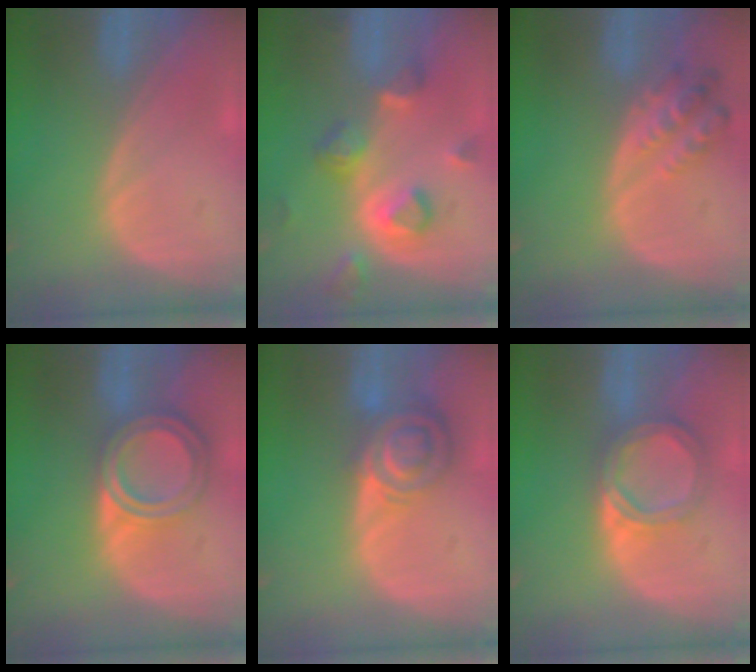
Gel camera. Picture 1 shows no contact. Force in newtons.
{"total": 8.1, "press": 7.2, "slide": 3.7}
{"total": 5.3, "press": 5.0, "slide": 1.9}
{"total": 6.8, "press": 6.0, "slide": 3.2}
{"total": 7.3, "press": 6.3, "slide": 3.7}
{"total": 5.6, "press": 5.2, "slide": 1.9}